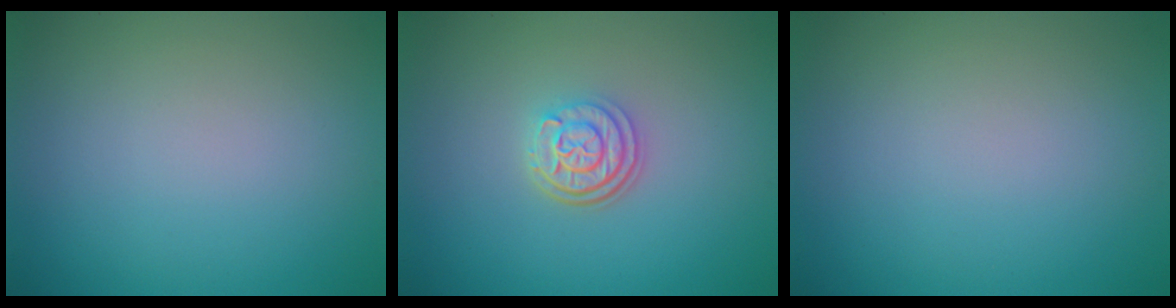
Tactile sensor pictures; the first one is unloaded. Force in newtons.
{"total": 3.2, "press": 2.5, "slide": 2.0}
{"total": 0.0}